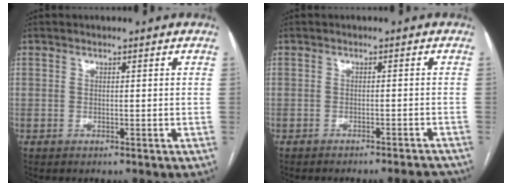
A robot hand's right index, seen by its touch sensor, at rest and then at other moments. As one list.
[{"total": 6.9, "force": [-6.6, 0.6, 1.7], "torque": [-0.010, 0.003, -0.073]}]